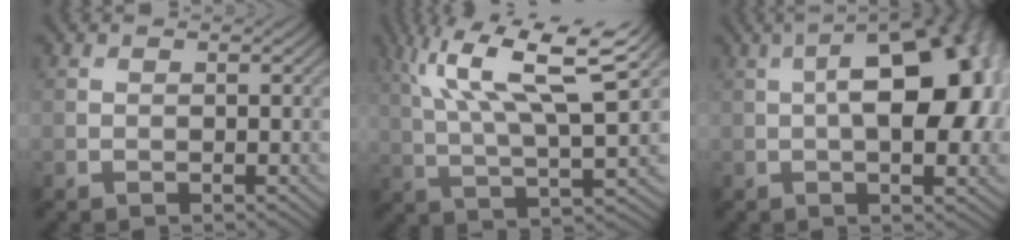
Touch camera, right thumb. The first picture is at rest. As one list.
[{"total": 14.6, "force": [6.4, 4.0, 12.5], "torque": [-0.253, 0.009, 0.119]}, {"total": 16.0, "force": [0.9, 7.8, 13.9], "torque": [-0.168, 0.026, -0.006]}]